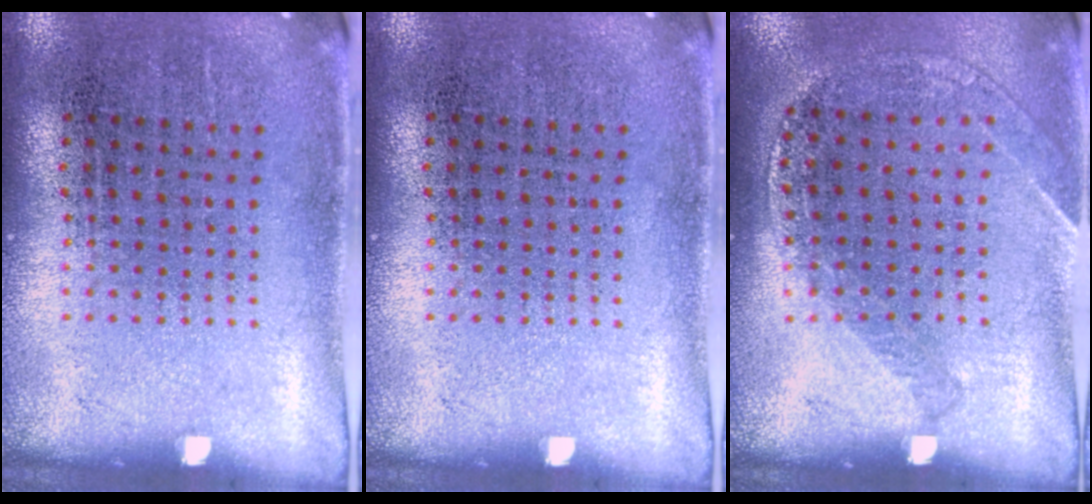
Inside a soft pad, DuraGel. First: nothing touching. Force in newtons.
{"total": 0.0}
{"total": 1.2, "press": 1.2, "slide": 0.2}